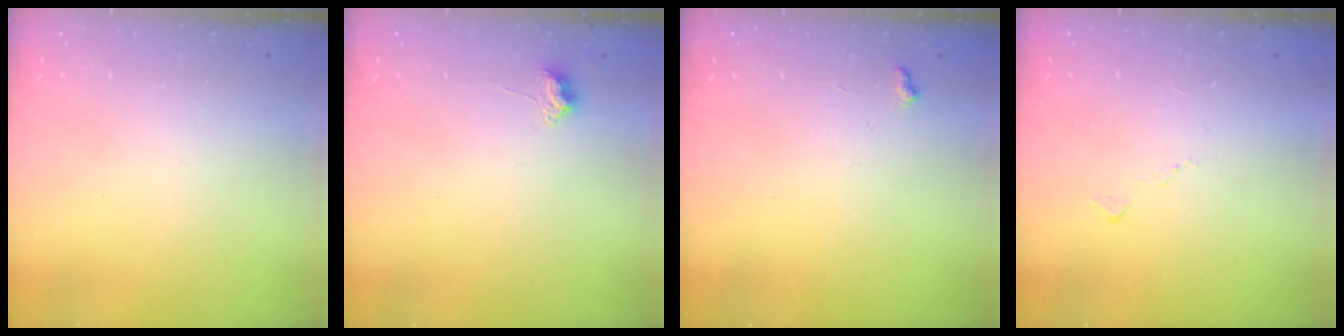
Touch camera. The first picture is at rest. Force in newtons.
{"total": 3.8, "press": 3.8, "slide": 0.5}
{"total": 4.8, "press": 4.8, "slide": 0.7}
{"total": 6.2, "press": 6.1, "slide": 0.8}